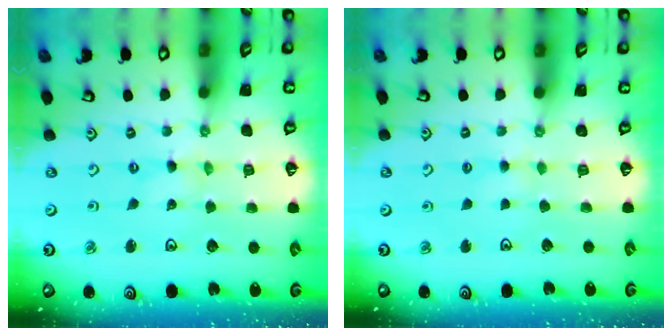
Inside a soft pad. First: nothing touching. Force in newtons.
{"total": 1.6, "press": 1.6, "slide": 0.3}